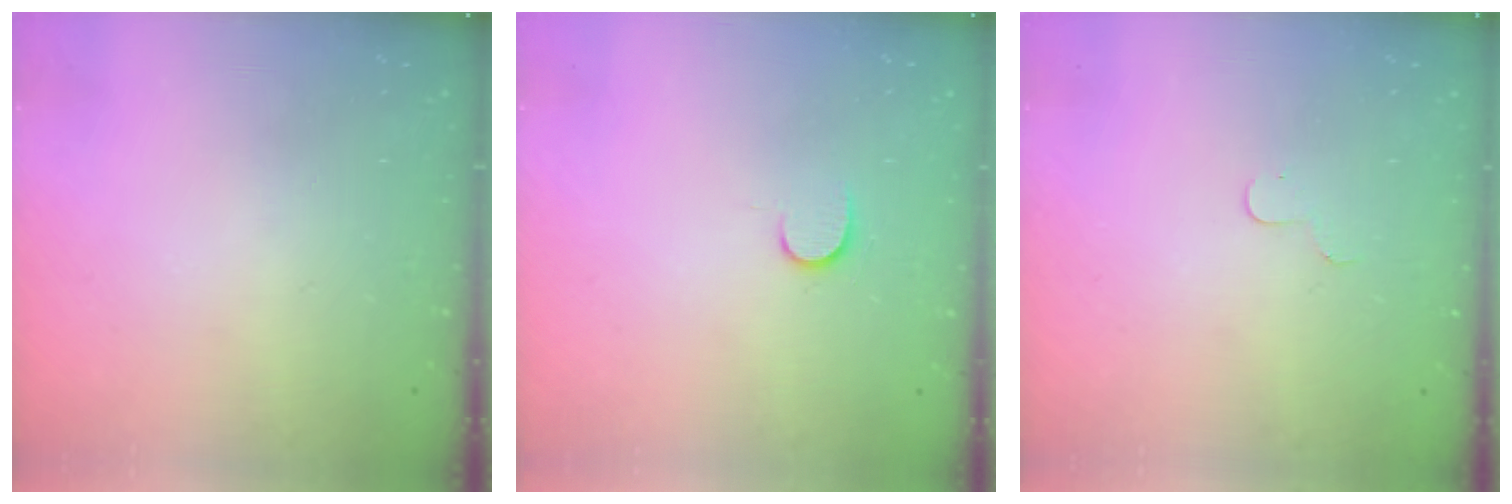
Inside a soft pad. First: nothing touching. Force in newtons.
{"total": 7.0, "press": 7.0, "slide": 0.8}
{"total": 3.1, "press": 3.1, "slide": 0.3}